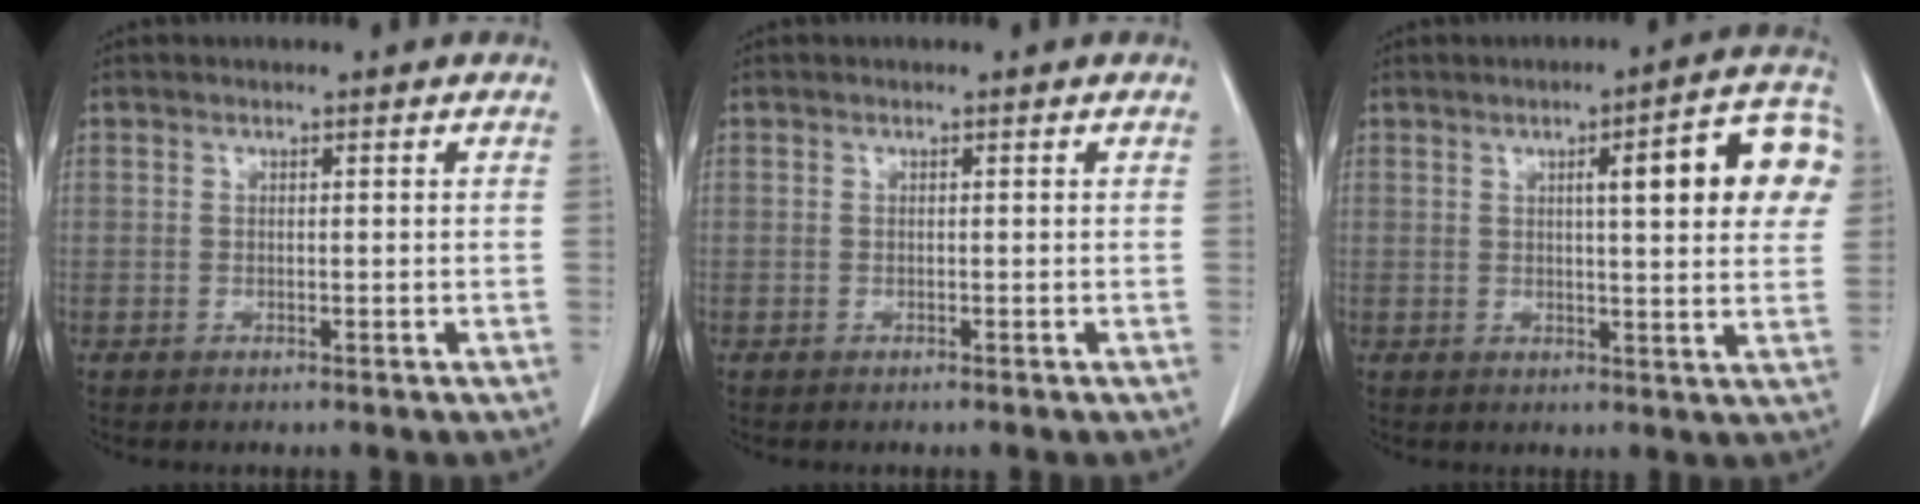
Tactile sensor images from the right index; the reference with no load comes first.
{"total": 0.0}
{"total": 12.1, "force": [3.2, 1.9, 11.5], "torque": [-0.137, 0.023, 0.031]}